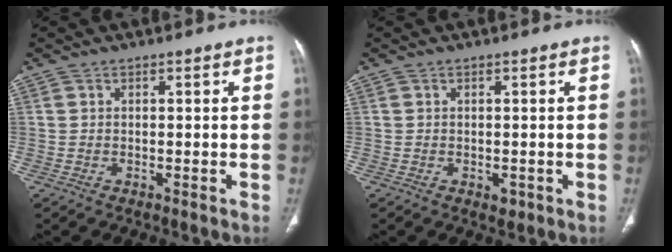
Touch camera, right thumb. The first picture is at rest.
{"total": 1.4, "force": [-0.4, 1.0, 0.9], "torque": [-0.006, -0.001, -0.001]}